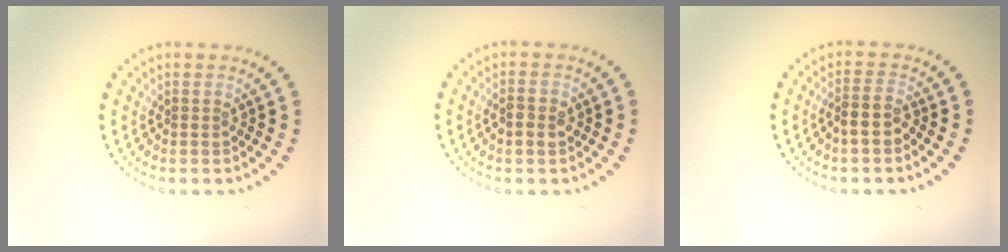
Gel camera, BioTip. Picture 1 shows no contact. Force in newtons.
{"total": 1.8, "press": 1.8, "slide": 0.1}
{"total": 2.4, "press": 2.2, "slide": 1.0}